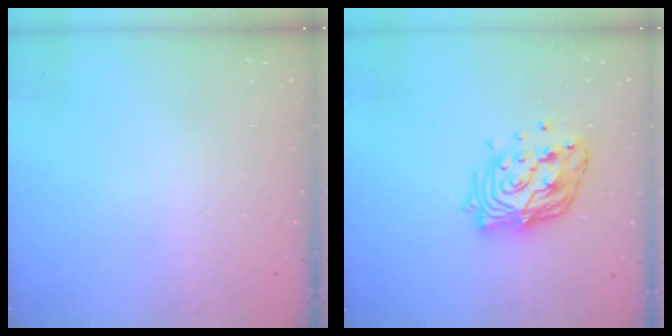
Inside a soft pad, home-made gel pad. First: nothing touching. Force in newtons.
{"total": 14.8, "press": 14.7, "slide": 1.5}